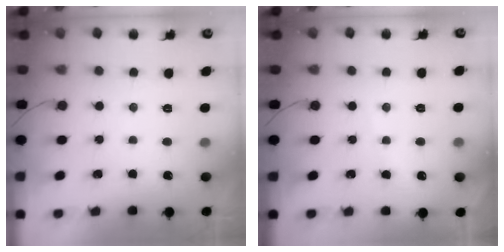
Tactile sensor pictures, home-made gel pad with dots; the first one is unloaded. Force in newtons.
{"total": 1.8, "press": 1.7, "slide": 0.3}